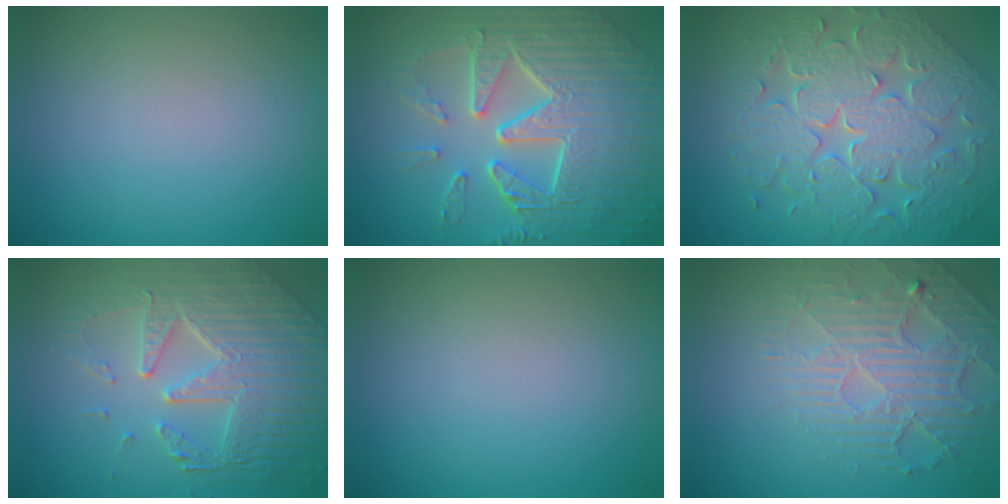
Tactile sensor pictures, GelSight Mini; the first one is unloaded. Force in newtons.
{"total": 9.6, "press": 6.3, "slide": 7.2}
{"total": 7.8, "press": 6.7, "slide": 4.0}
{"total": 8.2, "press": 5.7, "slide": 5.8}
{"total": 0.0}
{"total": 4.4, "press": 4.0, "slide": 1.7}